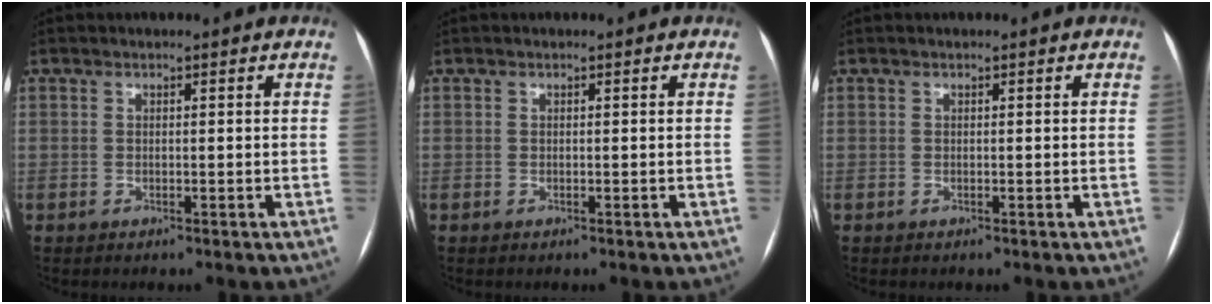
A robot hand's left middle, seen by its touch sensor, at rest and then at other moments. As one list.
[{"total": 0.0}, {"total": 0.0}]